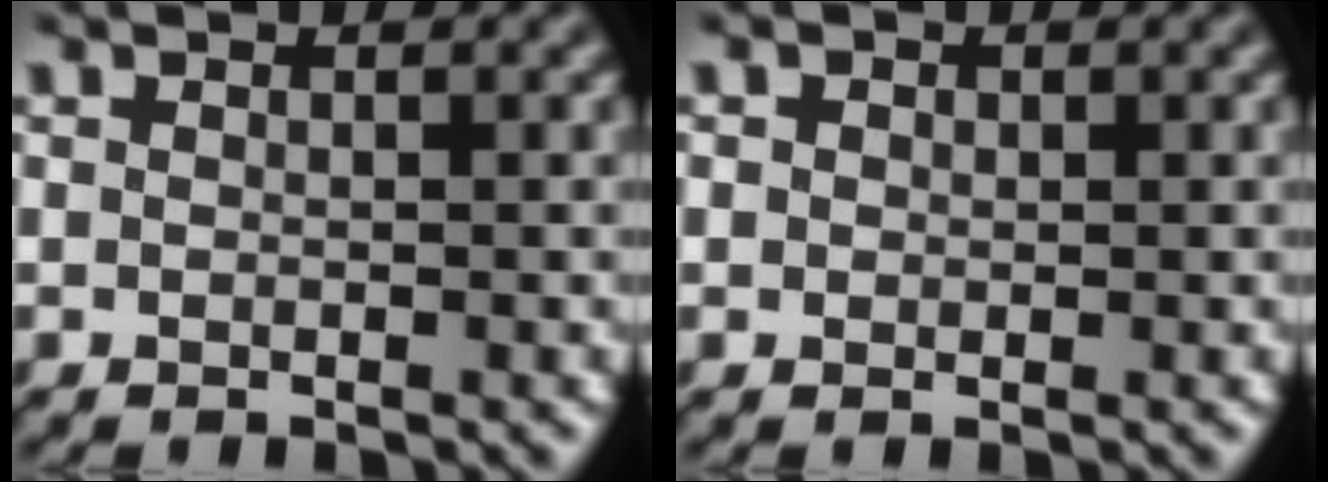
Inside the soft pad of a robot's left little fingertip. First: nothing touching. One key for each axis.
{"total": 1.2, "fx": 0.5, "fy": 1.0, "fz": 0.4, "tx": -0.010, "ty": 0.004, "tz": 0.006}